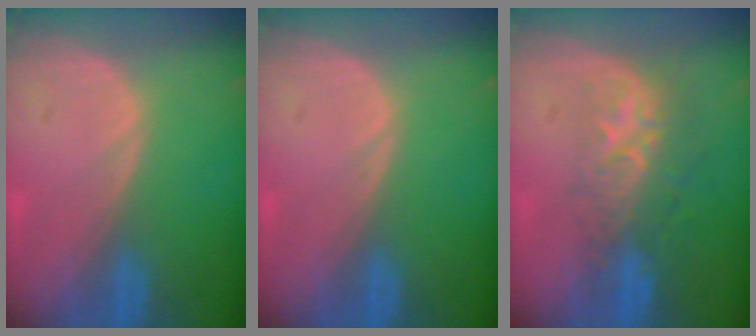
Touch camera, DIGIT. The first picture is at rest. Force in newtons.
{"total": 0.0}
{"total": 8.9, "press": 7.2, "slide": 5.2}